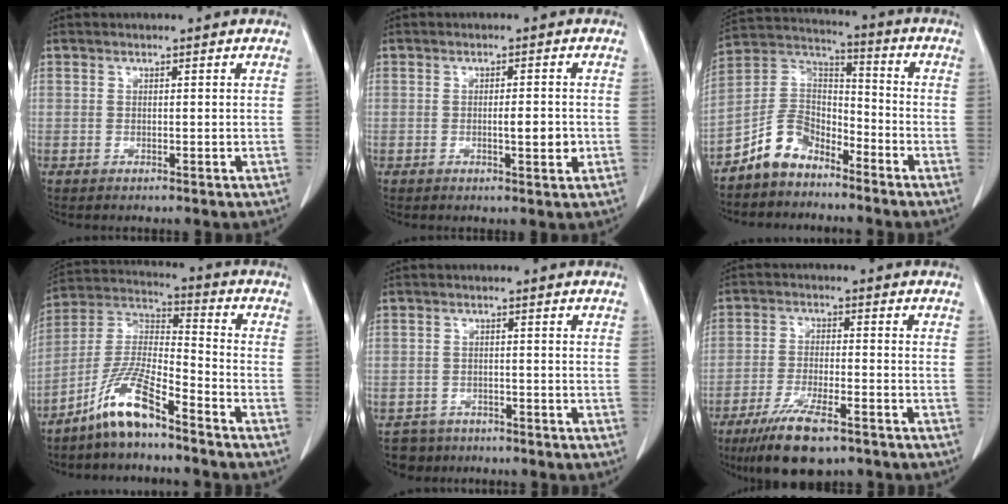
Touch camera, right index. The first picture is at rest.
{"total": 3.1, "force": [-0.6, 0.7, 3.0], "torque": [-0.048, -0.001, -0.007]}
{"total": 8.9, "force": [-6.5, 5.1, 3.5], "torque": [-0.076, 0.029, -0.129]}
{"total": 10.8, "force": [-7.8, 1.4, 7.3], "torque": [-0.161, 0.000, -0.154]}
{"total": 3.7, "force": [-2.9, 2.1, -0.8], "torque": [0.011, 0.004, -0.049]}
{"total": 10.1, "force": [-7.1, 2.2, 6.9], "torque": [-0.125, -0.020, -0.116]}